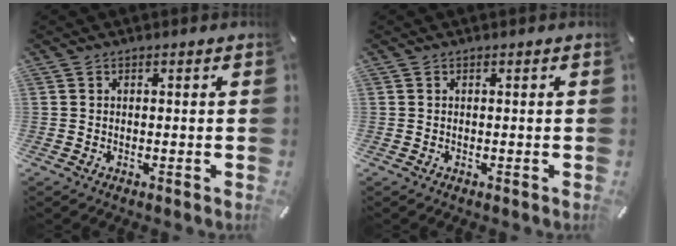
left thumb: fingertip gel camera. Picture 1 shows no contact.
{"total": 0.0}